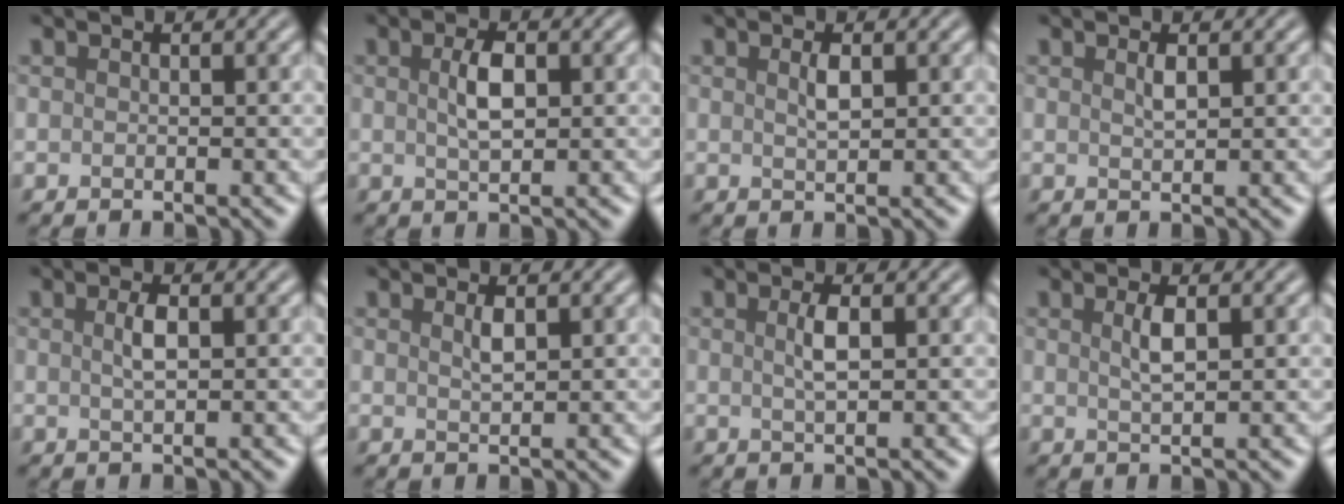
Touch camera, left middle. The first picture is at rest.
{"total": 2.7, "force": [0.6, 1.1, 2.4], "torque": [-0.050, 0.002, 0.011]}
{"total": 1.4, "force": [0.5, 0.5, 1.2], "torque": [-0.027, 0.000, 0.011]}
{"total": 1.0, "force": [0.5, 0.2, 0.8], "torque": [-0.018, -0.001, 0.011]}
{"total": 1.7, "force": [0.4, 0.5, 1.6], "torque": [-0.031, 0.002, 0.007]}
{"total": 1.1, "force": [0.6, 0.3, 0.9], "torque": [-0.021, -0.001, 0.011]}
{"total": 1.8, "force": [0.4, 0.4, 1.7], "torque": [-0.034, 0.003, 0.007]}
{"total": 1.8, "force": [0.6, 0.4, 1.6], "torque": [-0.033, 0.001, 0.012]}